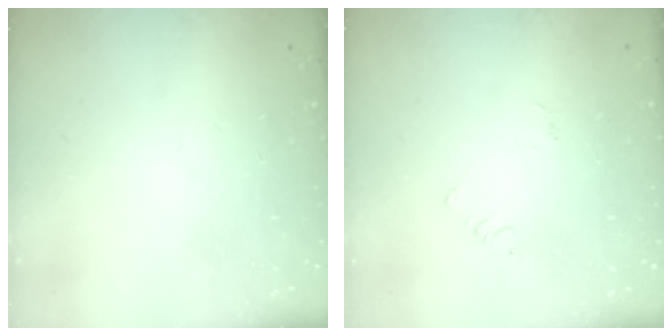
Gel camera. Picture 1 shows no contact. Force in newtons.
{"total": 2.4, "press": 2.4, "slide": 0.3}